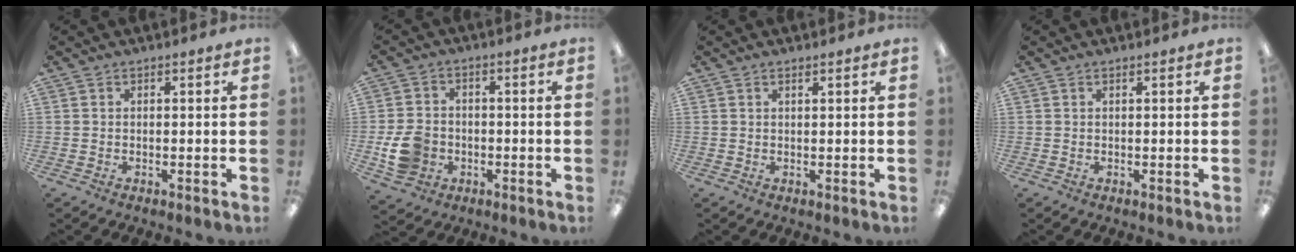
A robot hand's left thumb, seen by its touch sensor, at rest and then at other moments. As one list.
[{"total": 8.3, "force": [-2.2, 6.9, 4.0], "torque": [-0.077, 0.014, -0.039]}, {"total": 1.0, "force": [0.8, 0.2, 0.6], "torque": [-0.013, 0.000, 0.014]}, {"total": 0.5, "force": [0.4, 0.0, 0.3], "torque": [-0.007, 0.002, 0.006]}]